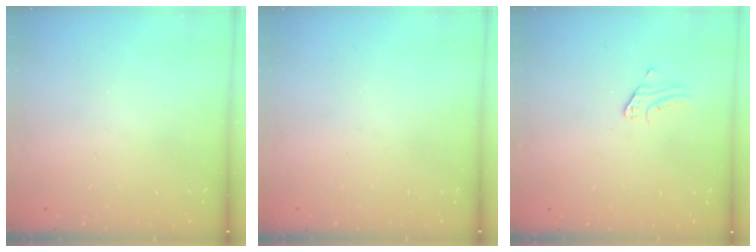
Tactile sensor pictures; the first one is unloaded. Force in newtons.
{"total": 0.0}
{"total": 0.8, "press": 0.8, "slide": 0.1}